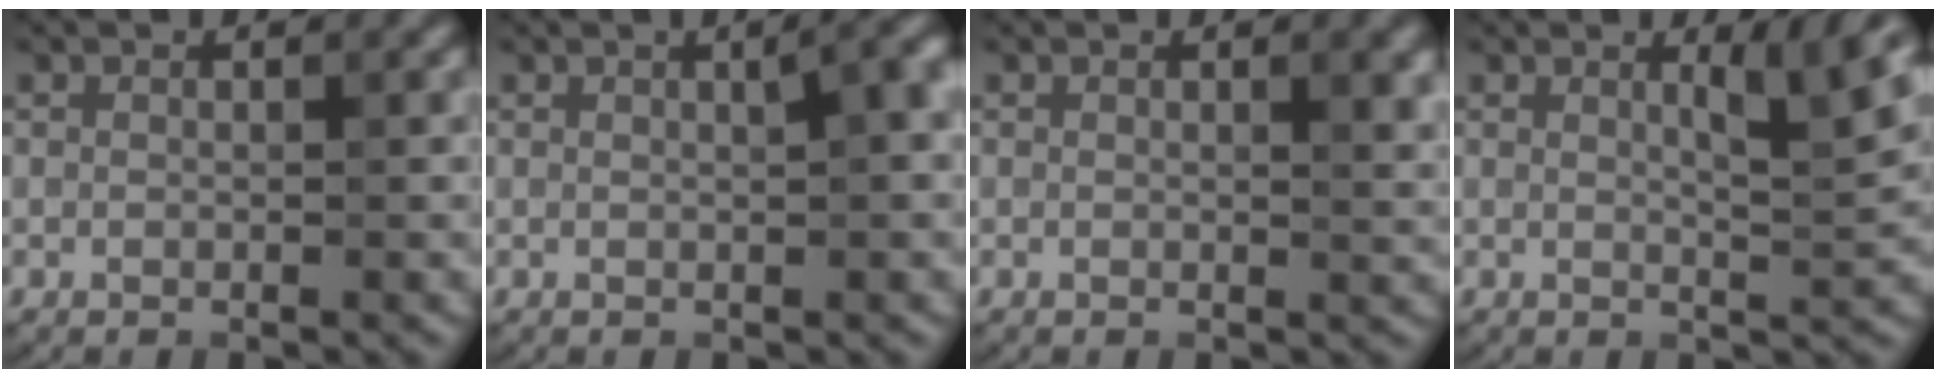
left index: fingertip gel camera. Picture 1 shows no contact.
{"total": 3.4, "force": [1.0, 0.9, 3.2], "torque": [-0.035, 0.012, 0.010]}
{"total": 1.8, "force": [0.6, 0.5, 1.6], "torque": [-0.018, -0.001, 0.007]}
{"total": 4.2, "force": [1.7, 0.8, 3.8], "torque": [-0.053, -0.002, 0.025]}